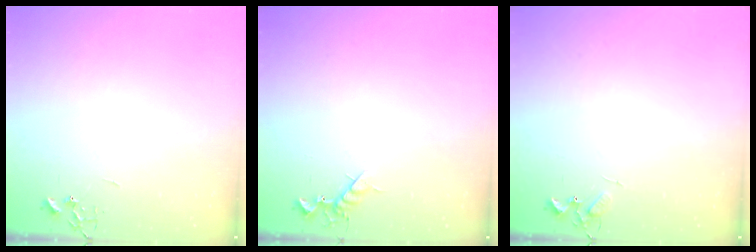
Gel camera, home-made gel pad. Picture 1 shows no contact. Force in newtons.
{"total": 7.0, "press": 6.9, "slide": 1.1}
{"total": 5.9, "press": 5.9, "slide": 0.3}